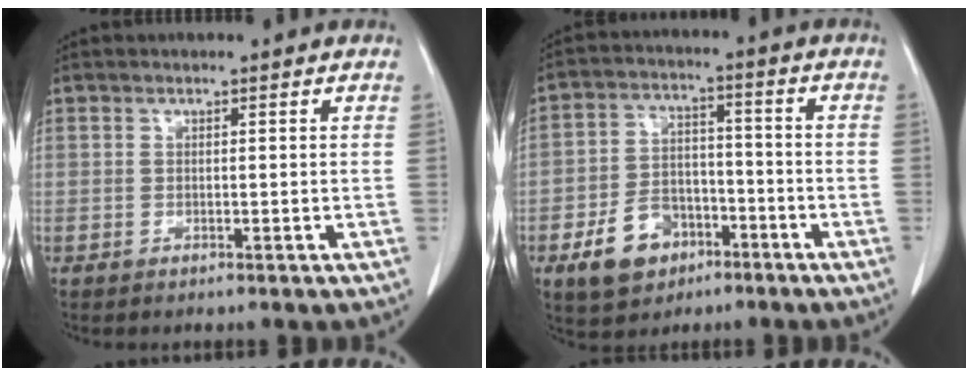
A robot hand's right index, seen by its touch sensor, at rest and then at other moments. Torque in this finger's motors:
{"motor_torque": [0.12, -0.11, -0.27, -0.12]}